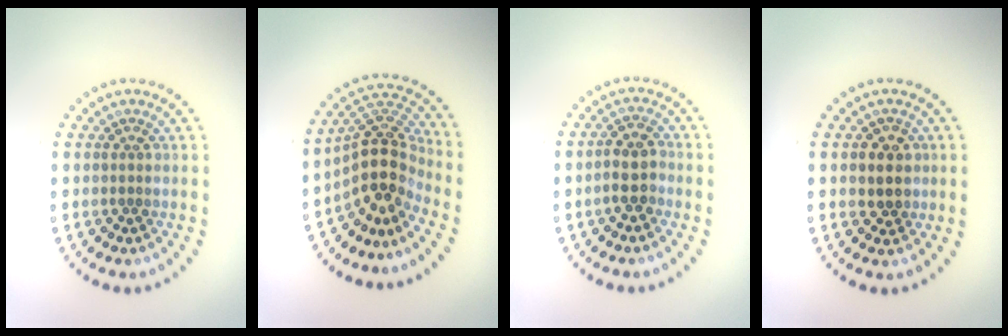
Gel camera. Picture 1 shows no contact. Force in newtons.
{"total": 4.9, "press": 3.6, "slide": 3.2}
{"total": 2.7, "press": 2.4, "slide": 1.1}
{"total": 2.5, "press": 2.4, "slide": 0.8}